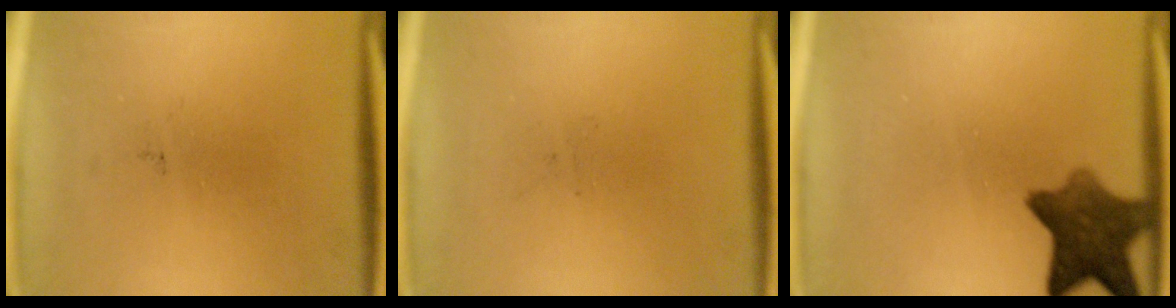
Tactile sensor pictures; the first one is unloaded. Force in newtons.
{"total": 0.0}
{"total": 8.7}